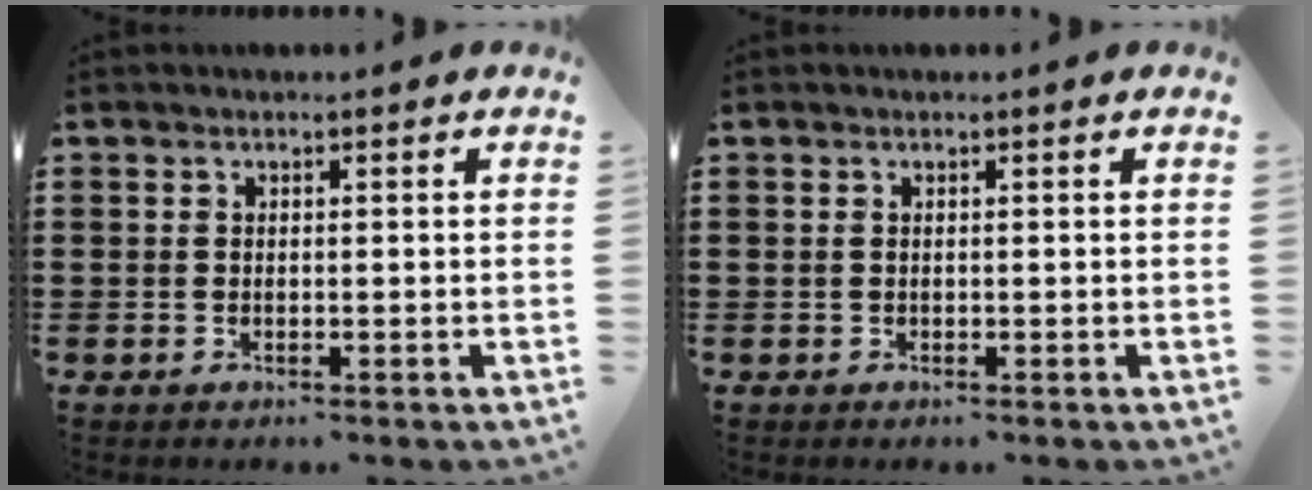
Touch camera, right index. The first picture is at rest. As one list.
[{"total": 0.0}]